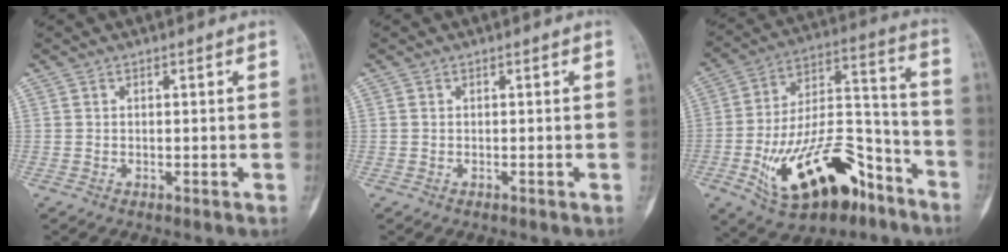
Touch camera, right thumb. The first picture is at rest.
{"total": 0.0}
{"total": 25.1, "force": [-12.4, 12.1, 18.2], "torque": [-0.310, 0.077, -0.194]}